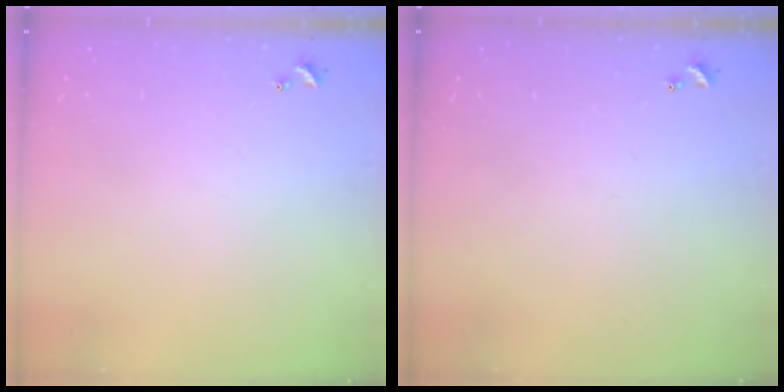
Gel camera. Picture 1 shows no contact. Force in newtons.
{"total": 0.0}